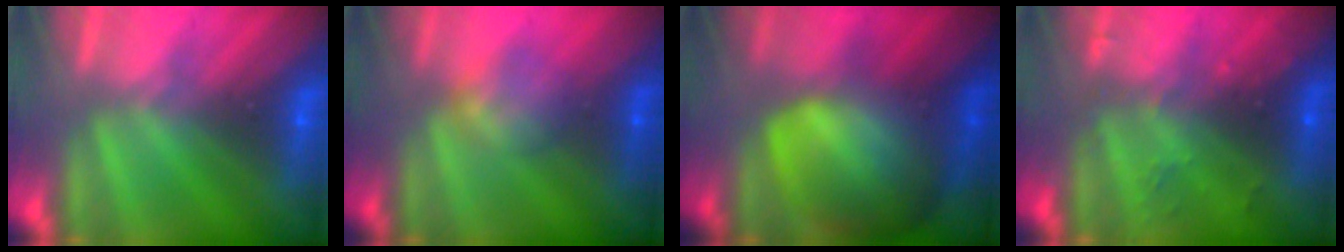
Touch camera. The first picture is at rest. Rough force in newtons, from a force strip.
{"total": 2.3}
{"total": 7.5}
{"total": 2.4}